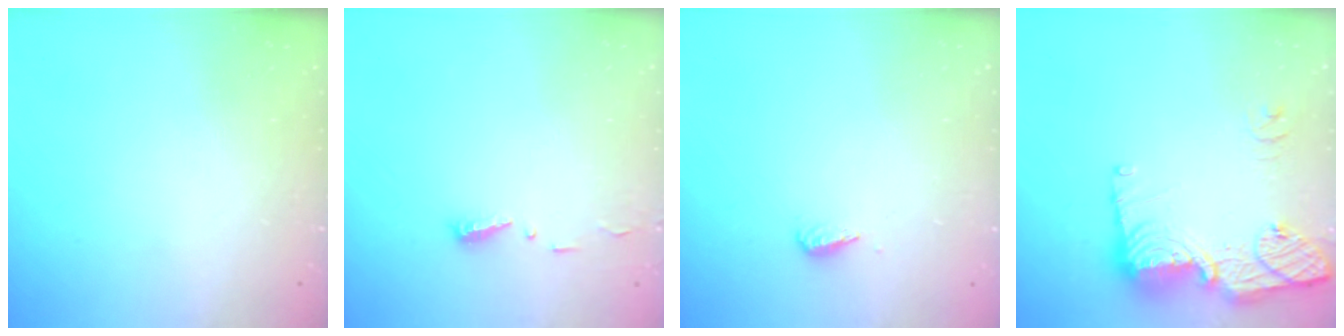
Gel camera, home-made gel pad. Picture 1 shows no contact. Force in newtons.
{"total": 4.7, "press": 4.7, "slide": 0.5}
{"total": 2.7, "press": 2.7, "slide": 0.6}
{"total": 15.6, "press": 15.6, "slide": 1.3}